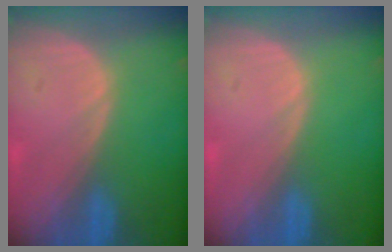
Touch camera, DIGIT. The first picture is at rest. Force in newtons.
{"total": 0.0}